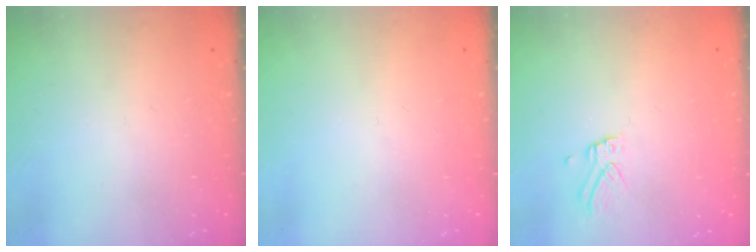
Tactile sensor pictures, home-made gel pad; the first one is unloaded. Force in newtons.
{"total": 0.0}
{"total": 2.8, "press": 2.8, "slide": 0.1}